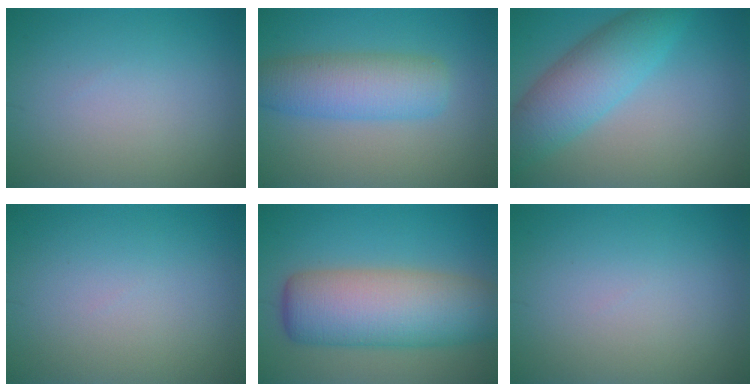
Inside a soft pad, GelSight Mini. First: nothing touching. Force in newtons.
{"total": 5.6, "press": 5.6, "slide": 0.1}
{"total": 6.3, "press": 6.3, "slide": 0.1}
{"total": 0.0}
{"total": 10.0, "press": 10.0, "slide": 0.2}
{"total": 0.0}